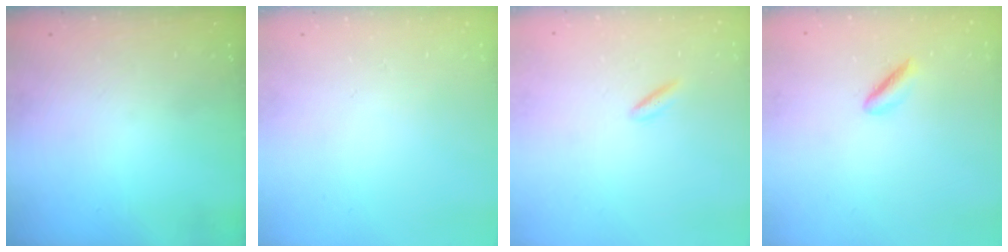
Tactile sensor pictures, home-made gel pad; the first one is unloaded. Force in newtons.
{"total": 0.0}
{"total": 1.8, "press": 1.6, "slide": 0.8}
{"total": 2.3, "press": 2.1, "slide": 1.0}